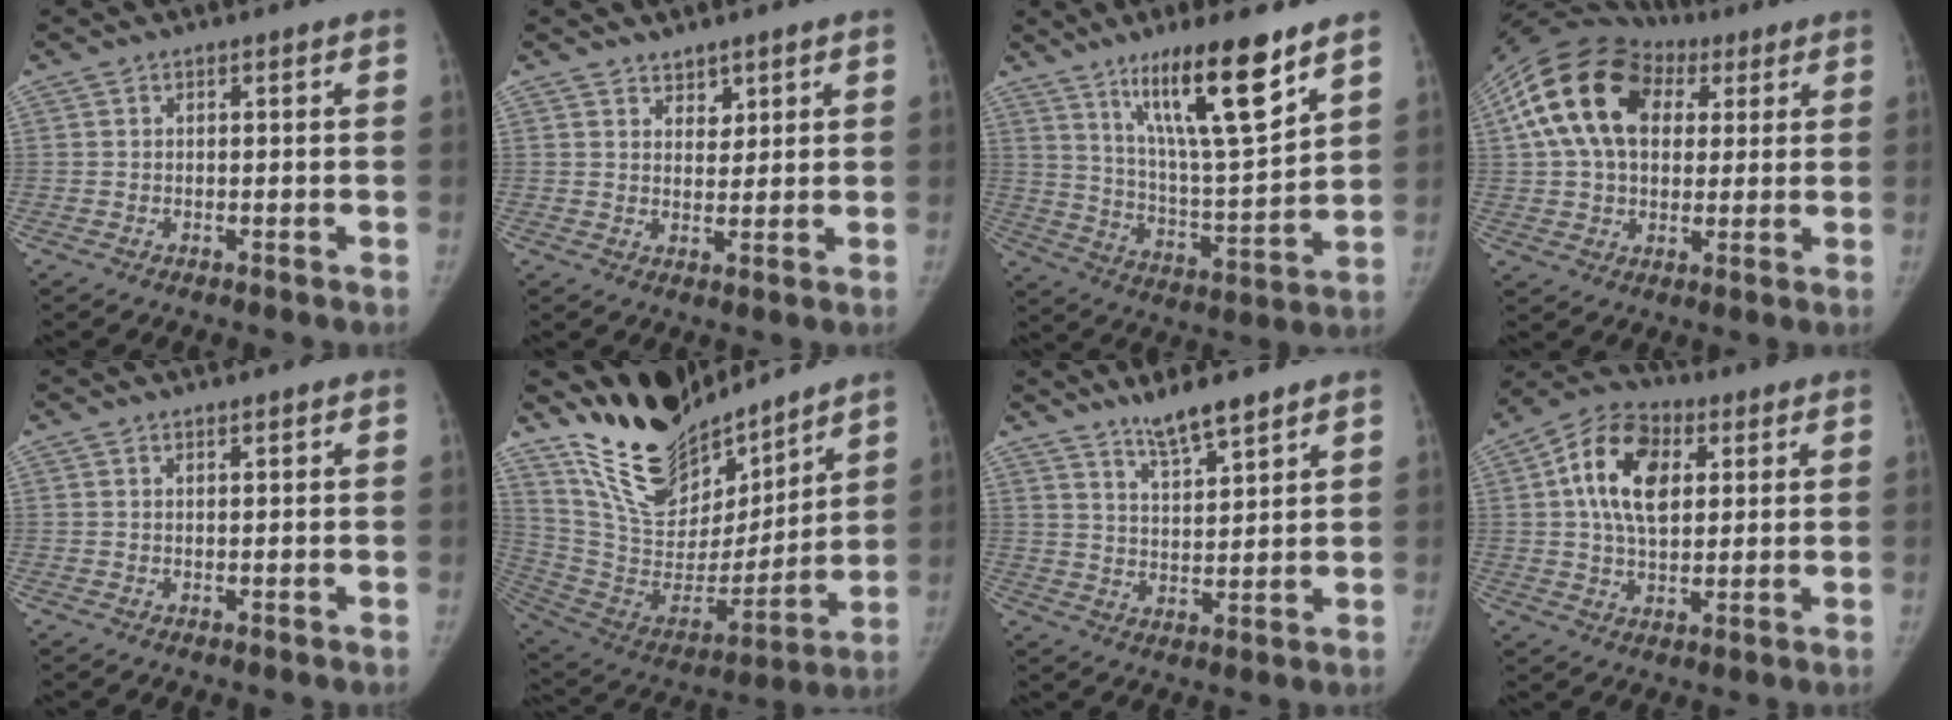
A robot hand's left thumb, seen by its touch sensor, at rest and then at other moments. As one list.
[{"total": 3.2, "force": [2.4, 1.9, 0.8], "torque": [0.011, -0.017, 0.040]}, {"total": 17.9, "force": [11.2, 2.8, 13.6], "torque": [-0.212, -0.067, 0.200]}, {"total": 20.9, "force": [6.1, 14.4, 13.8], "torque": [-0.254, 0.034, 0.101]}, {"total": 0.6, "force": [0.5, 0.1, 0.3], "torque": [-0.005, -0.003, 0.008]}, {"total": 22.9, "force": [19.2, 9.0, 8.6], "torque": [-0.111, -0.113, 0.346]}, {"total": 7.4, "force": [6.0, 1.0, 4.2], "torque": [-0.069, -0.042, 0.112]}, {"total": 13.5, "force": [3.6, 8.5, 9.9], "torque": [-0.157, 0.002, 0.055]}]